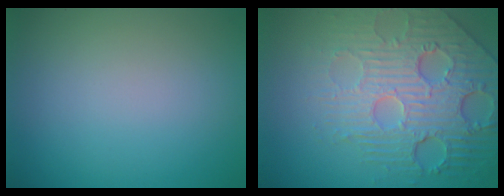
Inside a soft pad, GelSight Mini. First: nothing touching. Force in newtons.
{"total": 7.6, "press": 5.6, "slide": 5.2}